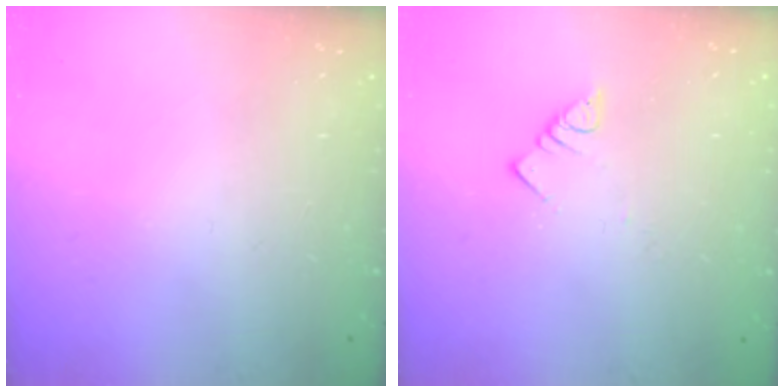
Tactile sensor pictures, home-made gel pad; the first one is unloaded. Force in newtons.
{"total": 3.0, "press": 3.0, "slide": 0.1}